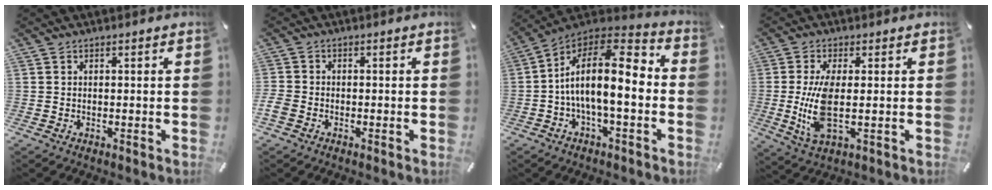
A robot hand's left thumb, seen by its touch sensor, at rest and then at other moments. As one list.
[{"total": 2.4, "force": [-1.5, 1.6, 1.1], "torque": [-0.030, 0.001, -0.030]}, {"total": 15.4, "force": [-1.9, 6.4, 13.9], "torque": [-0.250, 0.001, -0.037]}, {"total": 10.3, "force": [-0.1, 3.6, 9.7], "torque": [-0.221, -0.028, -0.004]}]